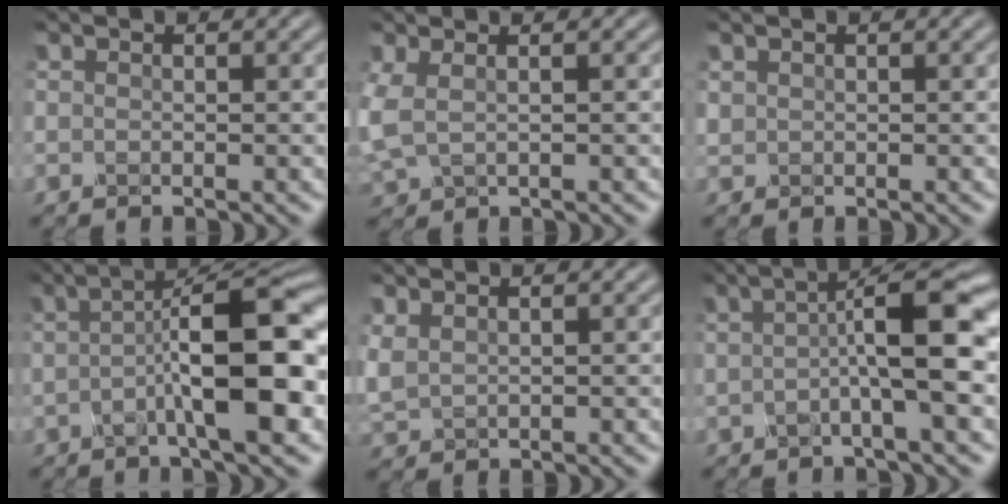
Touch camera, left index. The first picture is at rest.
{"total": 2.6, "force": [0.5, 1.4, 2.2], "torque": [-0.067, 0.000, 0.011]}
{"total": 0.6, "force": [0.4, 0.4, 0.1], "torque": [-0.001, -0.001, 0.011]}
{"total": 9.9, "force": [-1.0, 2.3, 9.6], "torque": [-0.124, 0.016, -0.026]}
{"total": 1.9, "force": [0.9, 1.2, 1.2], "torque": [-0.038, 0.002, 0.024]}
{"total": 7.0, "force": [0.1, 1.3, 6.9], "torque": [-0.101, 0.014, -0.008]}